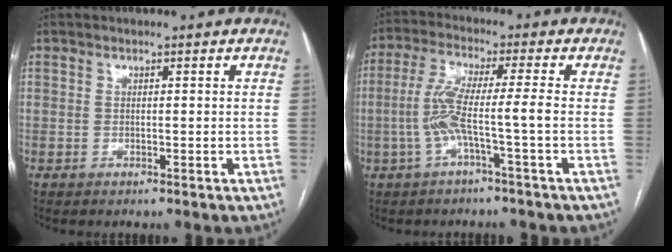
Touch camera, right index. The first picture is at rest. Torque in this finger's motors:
{"motor_torque": [1.25, -0.23, 0.63, 0.16]}